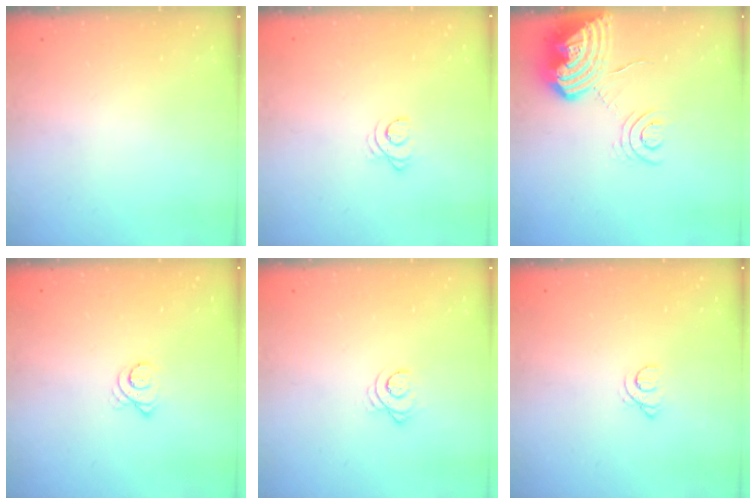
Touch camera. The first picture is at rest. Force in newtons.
{"total": 2.5, "press": 2.5, "slide": 0.3}
{"total": 14.5, "press": 14.4, "slide": 2.0}
{"total": 3.2, "press": 3.2, "slide": 0.1}
{"total": 4.0, "press": 4.0, "slide": 0.4}
{"total": 1.6, "press": 1.6, "slide": 0.2}